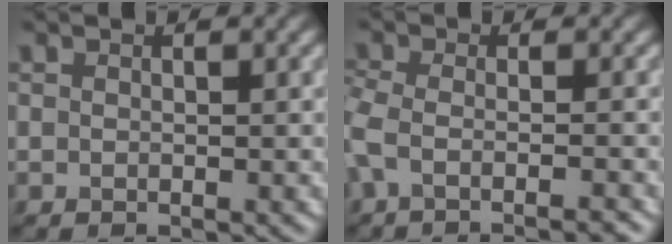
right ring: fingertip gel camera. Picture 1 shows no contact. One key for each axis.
{"total": 4.0, "fx": -2.3, "fy": 1.2, "fz": 3.1, "tx": -0.052, "ty": -0.015, "tz": -0.042}